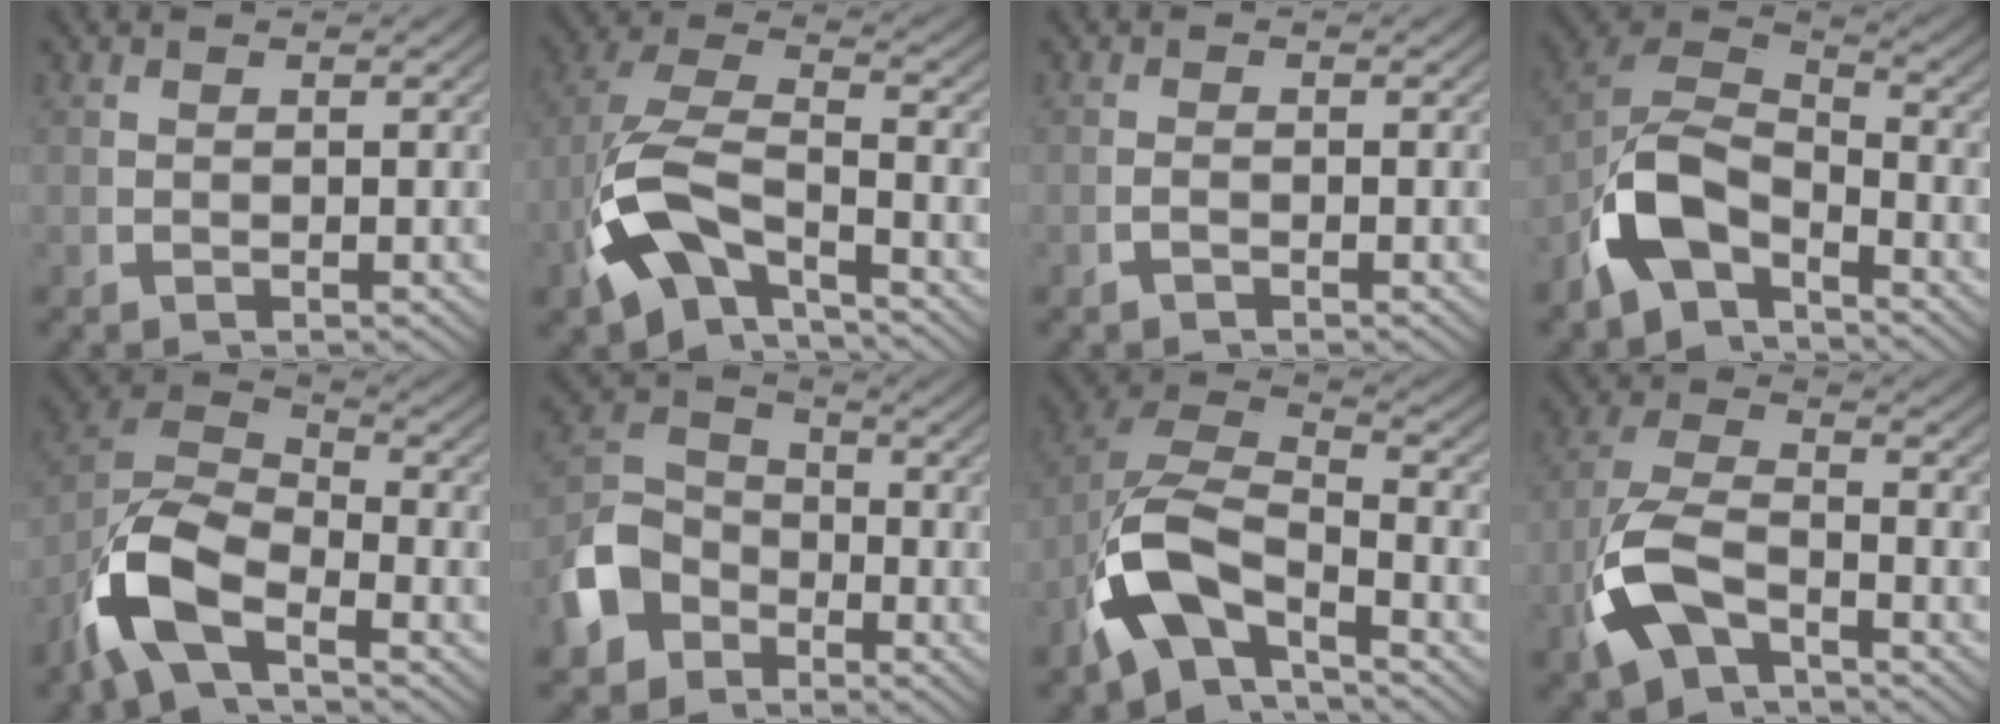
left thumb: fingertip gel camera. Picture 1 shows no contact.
{"total": 10.7, "force": [-2.1, 7.0, 7.8], "torque": [-0.191, -0.043, -0.022]}
{"total": 0.6, "force": [-0.6, 0.0, 0.1], "torque": [-0.003, -0.003, -0.011]}
{"total": 10.1, "force": [-2.2, 6.8, 7.0], "torque": [-0.164, -0.037, -0.033]}
{"total": 10.7, "force": [-1.6, 7.2, 7.8], "torque": [-0.183, -0.026, -0.027]}
{"total": 6.7, "force": [-2.3, 5.3, 3.6], "torque": [-0.078, -0.020, -0.032]}
{"total": 11.8, "force": [-1.9, 8.2, 8.3], "torque": [-0.191, -0.045, -0.025]}
{"total": 8.5, "force": [-2.5, 5.8, 5.7], "torque": [-0.146, -0.036, -0.031]}